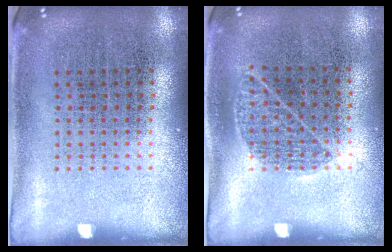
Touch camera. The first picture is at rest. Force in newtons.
{"total": 0.9, "press": 0.5, "slide": 0.7}